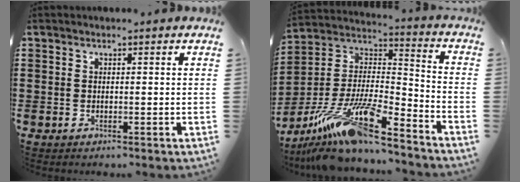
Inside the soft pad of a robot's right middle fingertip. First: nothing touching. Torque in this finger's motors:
{"motor_torque": [2.14, 0.00, 1.05, 0.21]}